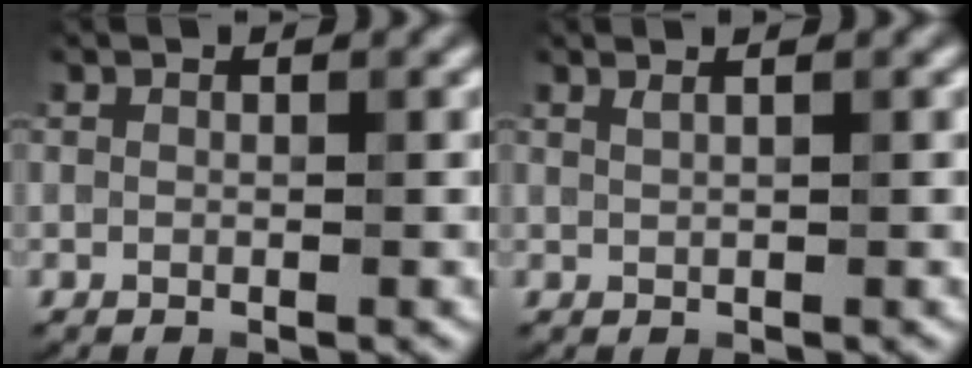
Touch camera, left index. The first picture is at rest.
{"total": 1.8, "force": [1.1, 0.7, 1.2], "torque": [-0.003, -0.001, 0.000]}